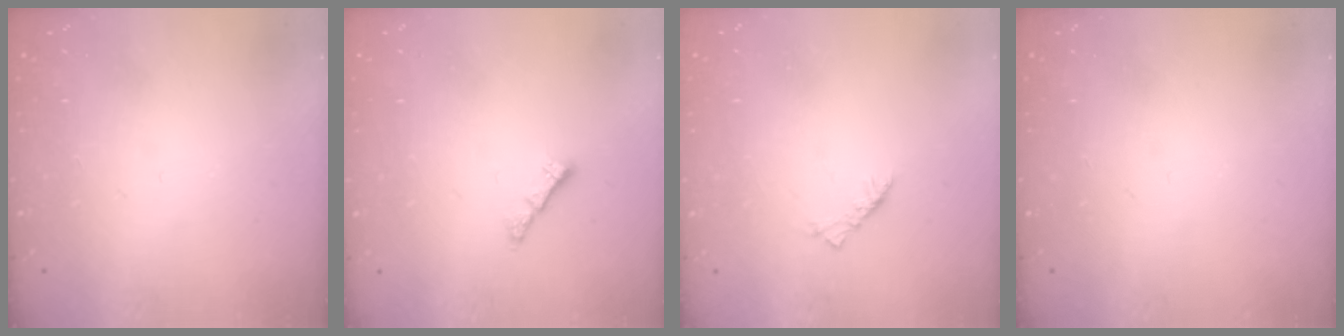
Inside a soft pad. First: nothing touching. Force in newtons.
{"total": 0.8, "press": 0.7, "slide": 0.4}
{"total": 2.5, "press": 2.4, "slide": 0.7}
{"total": 0.0}